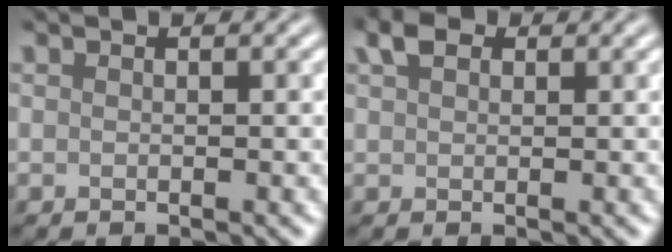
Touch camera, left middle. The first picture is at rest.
{"total": 0.7, "force": [0.2, -0.4, -0.5], "torque": [-0.020, -0.010, 0.042]}